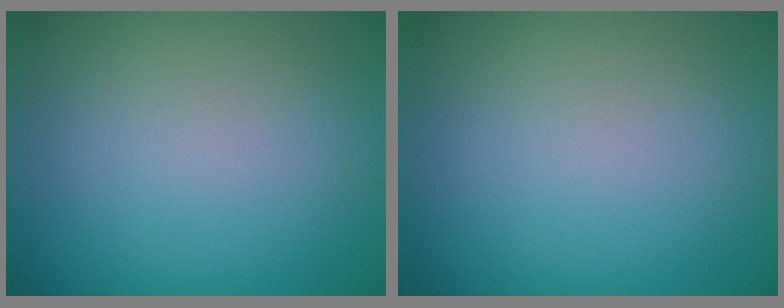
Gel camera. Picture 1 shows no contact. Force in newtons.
{"total": 0.0}